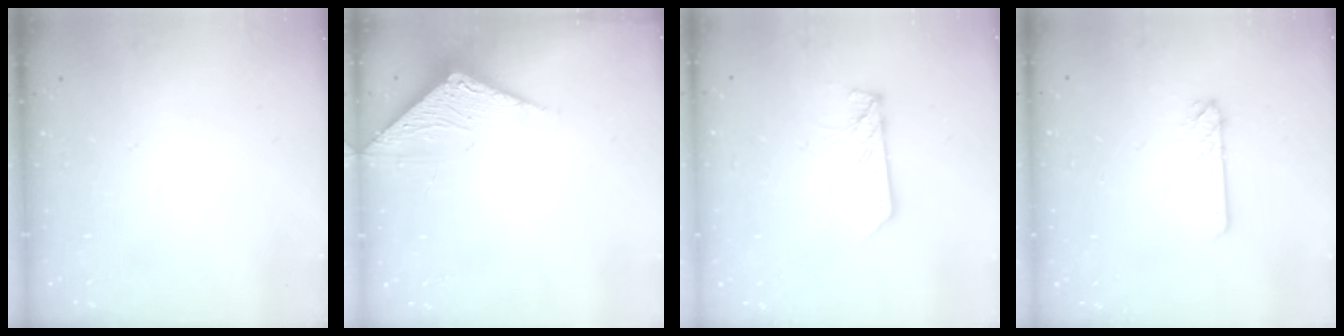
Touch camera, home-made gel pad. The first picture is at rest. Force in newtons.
{"total": 3.5, "press": 3.5, "slide": 0.2}
{"total": 9.0, "press": 8.9, "slide": 0.8}
{"total": 3.0, "press": 3.0, "slide": 0.2}